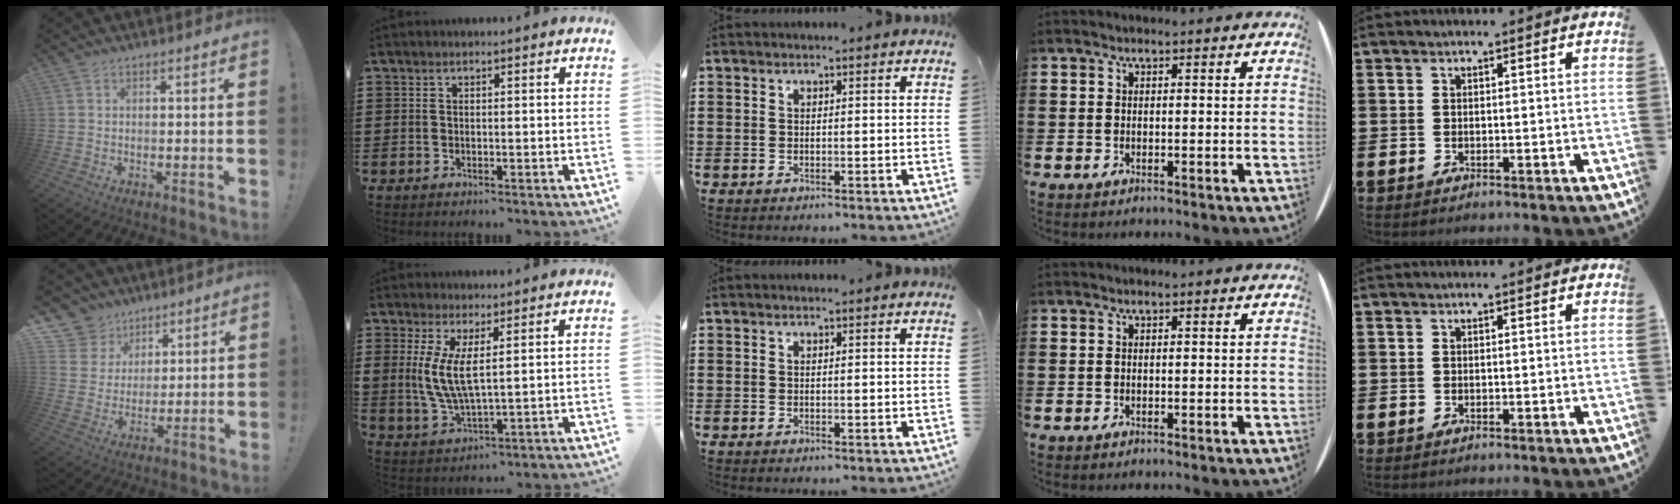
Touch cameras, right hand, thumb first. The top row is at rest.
{"thumb": {"total": 9.6, "force": [5.9, 7.4, 1.5], "torque": [-0.021, -0.049, 0.120]}, "index": {"total": 6.2, "force": [1.5, 2.3, 5.6], "torque": [-0.129, -0.004, 0.025]}}